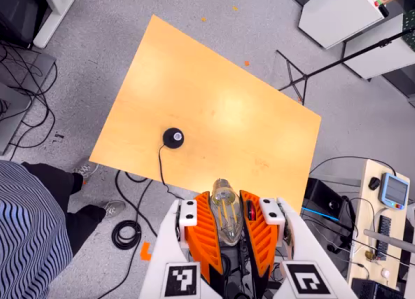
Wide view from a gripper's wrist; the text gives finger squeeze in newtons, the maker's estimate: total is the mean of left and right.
{"total": 22.1, "left": 25.8, "right": 18.4}